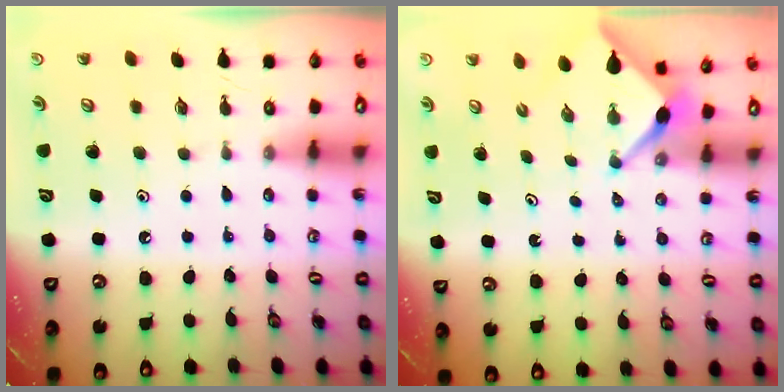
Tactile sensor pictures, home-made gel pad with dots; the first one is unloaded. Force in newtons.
{"total": 2.4, "press": 2.4, "slide": 0.2}